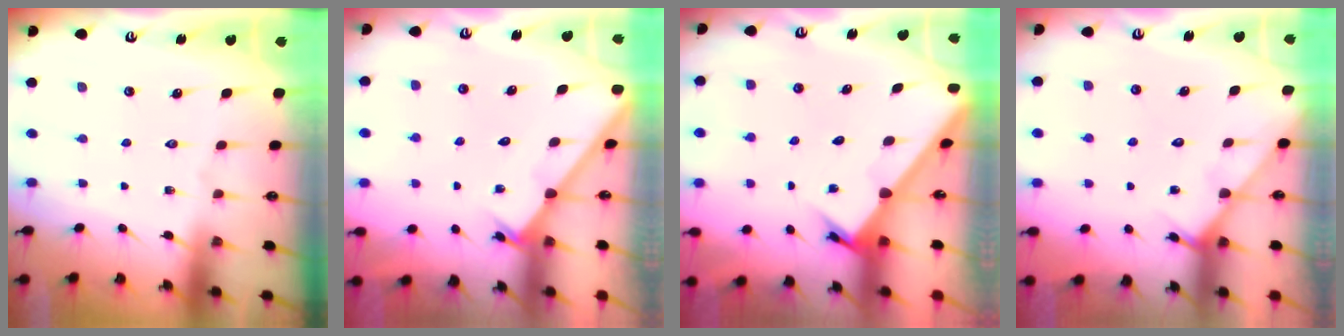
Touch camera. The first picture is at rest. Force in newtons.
{"total": 2.3, "press": 2.3, "slide": 0.2}
{"total": 2.1, "press": 2.1, "slide": 0.2}
{"total": 3.7, "press": 3.7, "slide": 0.5}